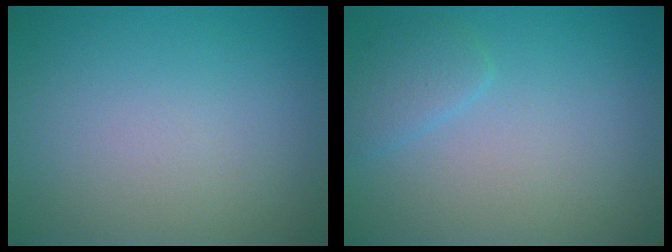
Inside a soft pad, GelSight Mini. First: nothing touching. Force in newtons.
{"total": 1.6, "press": 1.6, "slide": 0.2}